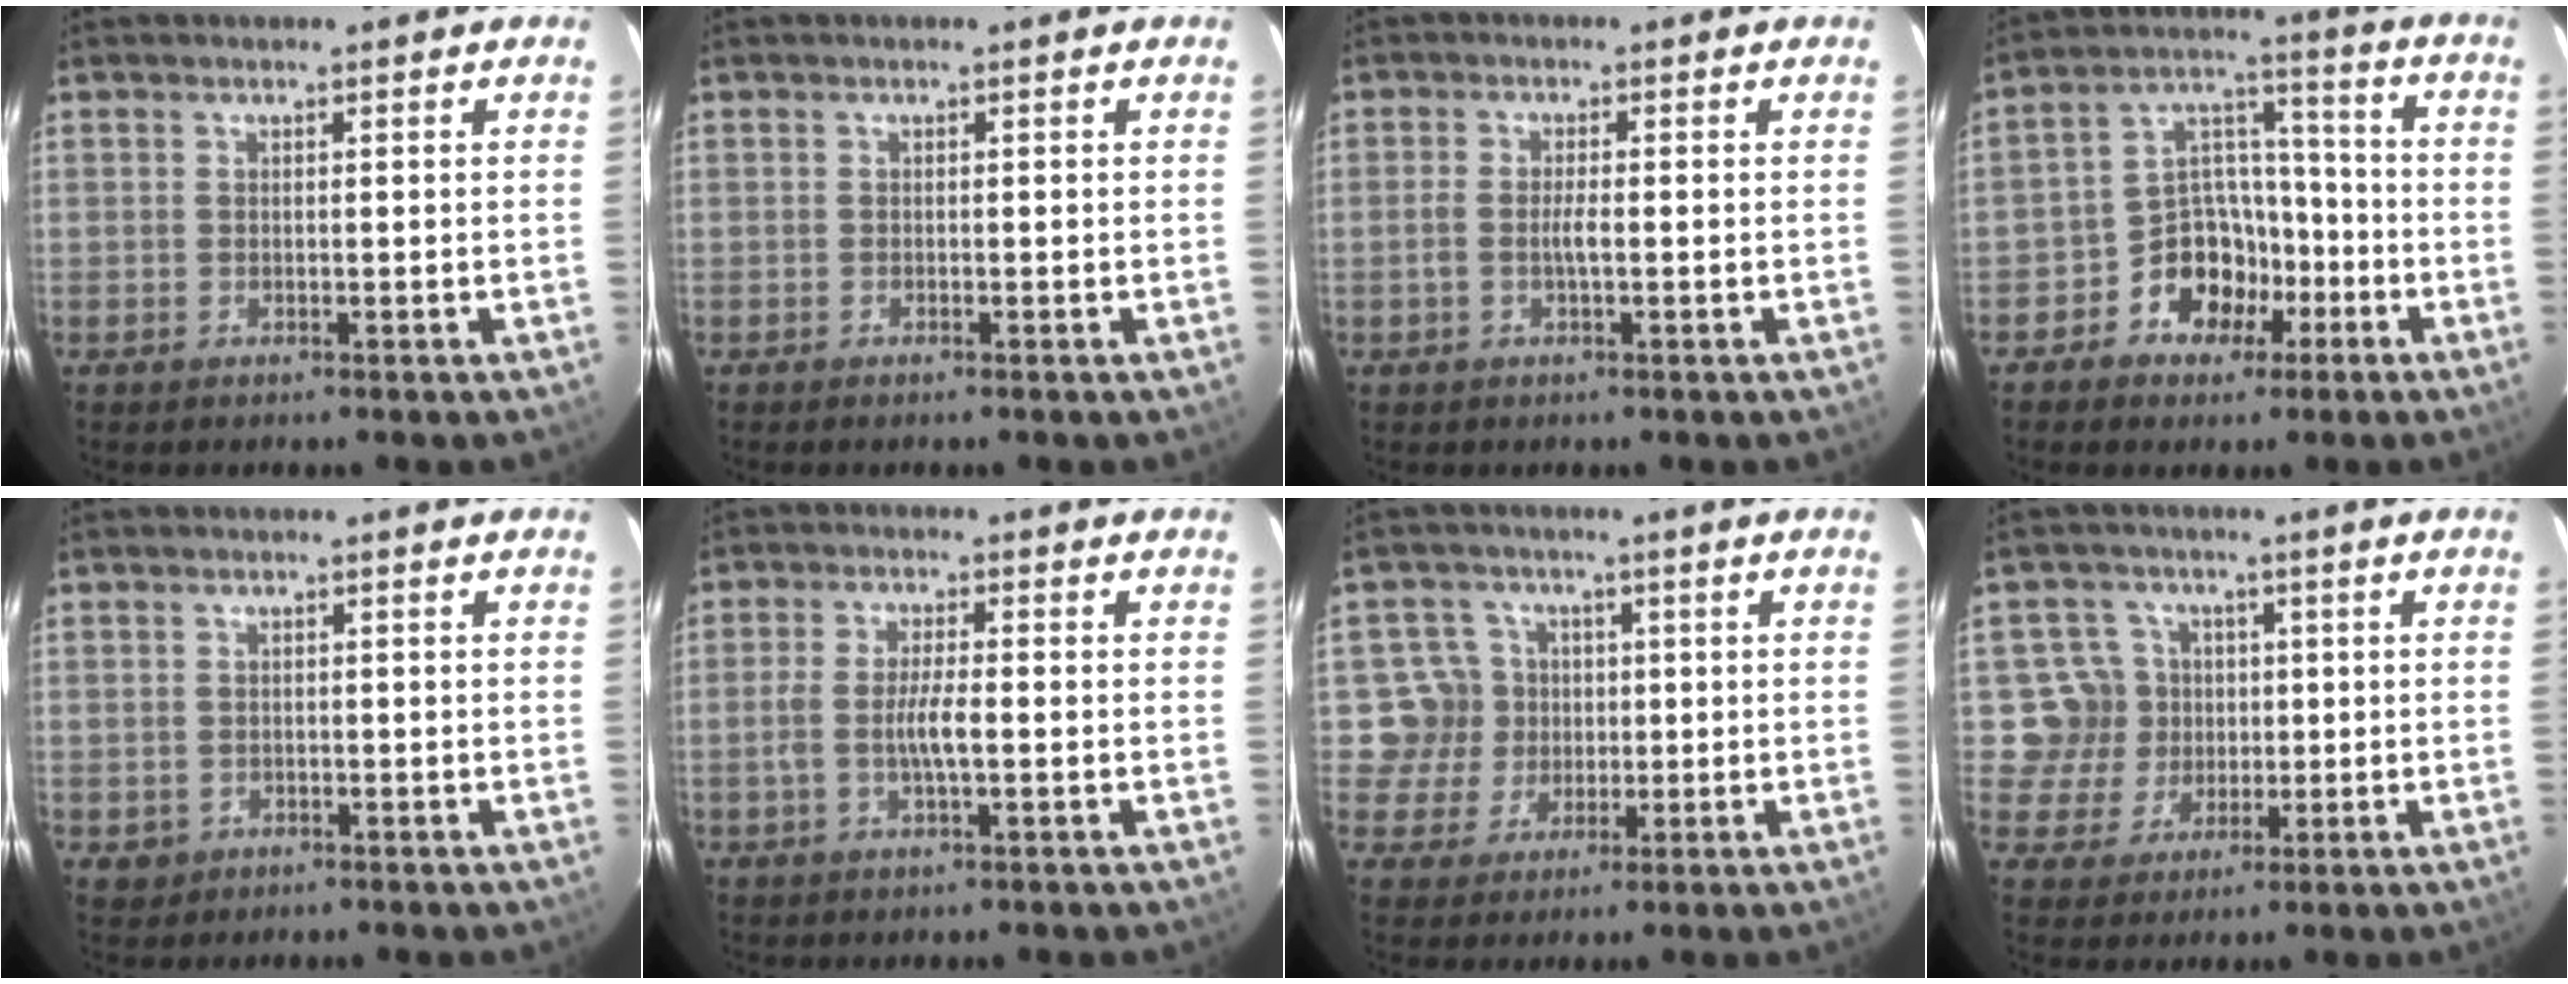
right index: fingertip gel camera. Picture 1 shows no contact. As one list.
[{"total": 1.2, "force": [-0.4, -0.6, -0.9], "torque": [0.020, 0.000, -0.010]}, {"total": 2.4, "force": [-0.7, 0.3, 2.3], "torque": [-0.049, 0.001, -0.014]}, {"total": 9.7, "force": [-5.4, 7.5, 3.2], "torque": [-0.061, 0.044, -0.083]}, {"total": 1.9, "force": [-0.8, 1.6, -0.6], "torque": [0.006, 0.000, -0.006]}, {"total": 5.0, "force": [-1.2, 0.8, 4.8], "torque": [-0.096, 0.001, -0.023]}, {"total": 6.8, "force": [0.1, 6.8, 0.1], "torque": [-0.008, 0.016, -0.002]}, {"total": 7.4, "force": [0.3, 7.4, 0.2], "torque": [-0.015, 0.016, 0.002]}]